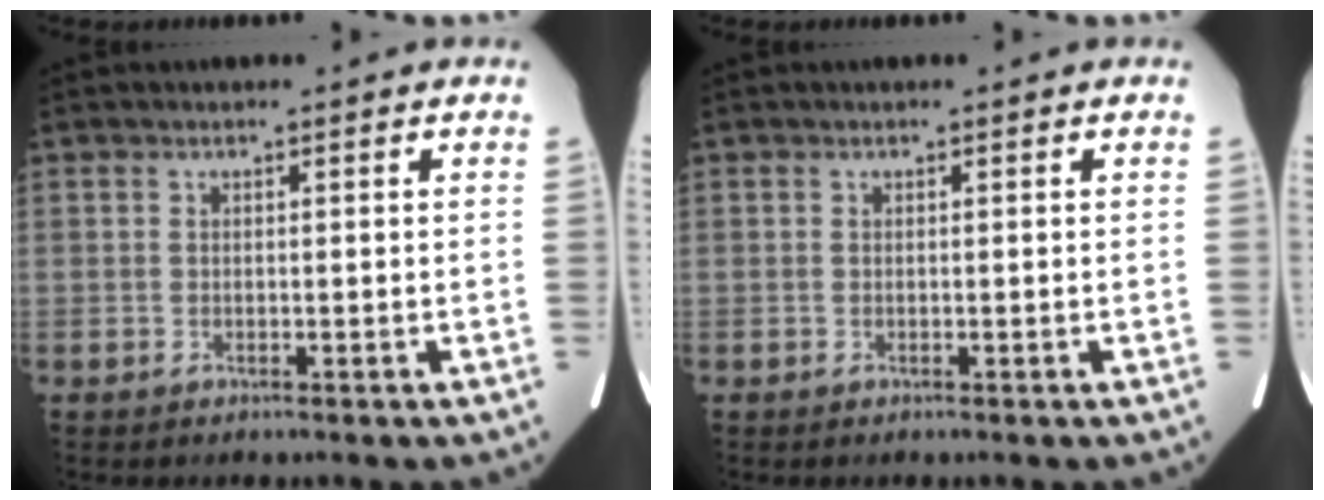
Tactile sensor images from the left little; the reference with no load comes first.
{"total": 0.0}